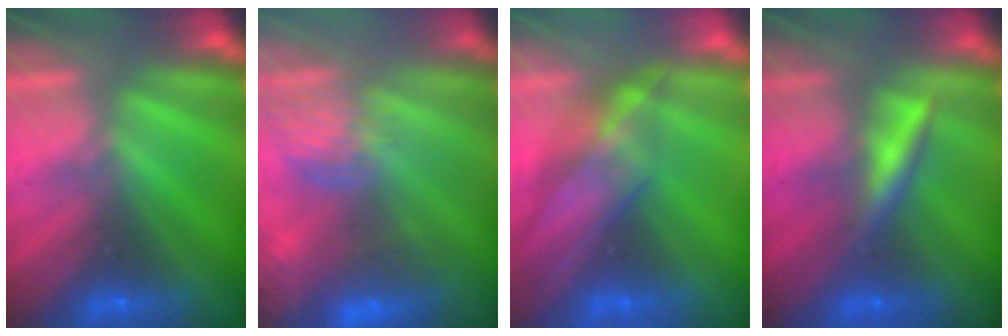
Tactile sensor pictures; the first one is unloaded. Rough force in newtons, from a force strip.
{"total": 5.0}
{"total": 3.9}
{"total": 2.4}